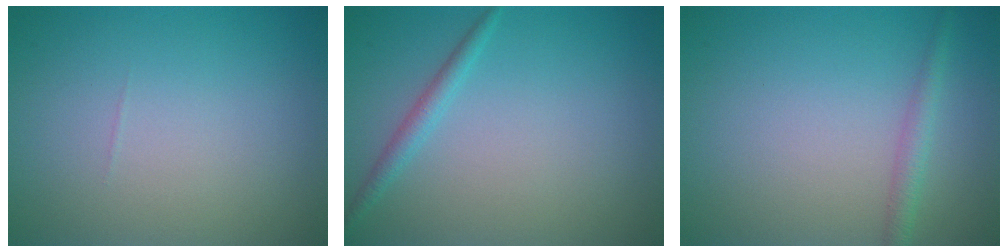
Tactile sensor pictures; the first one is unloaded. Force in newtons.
{"total": 1.4, "press": 1.4, "slide": 0.1}
{"total": 1.7, "press": 1.7, "slide": 0.1}